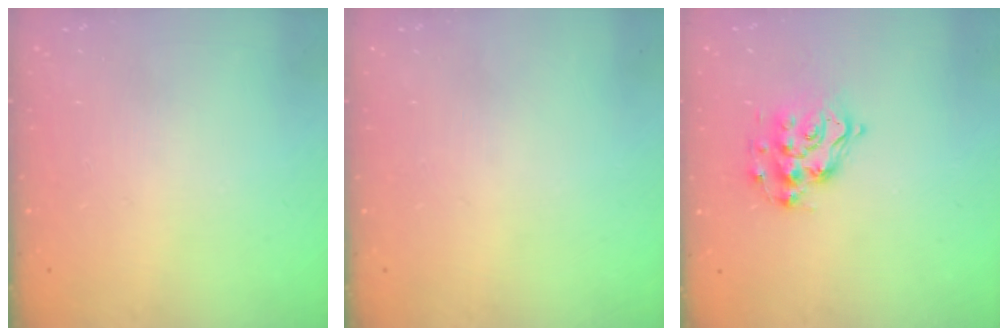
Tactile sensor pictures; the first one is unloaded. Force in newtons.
{"total": 0.0}
{"total": 11.1, "press": 11.1, "slide": 0.6}